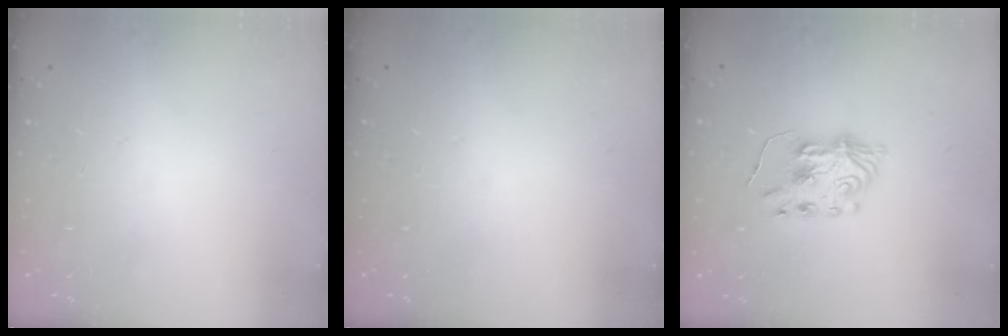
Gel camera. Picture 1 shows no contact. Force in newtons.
{"total": 0.0}
{"total": 7.5, "press": 7.5, "slide": 0.8}